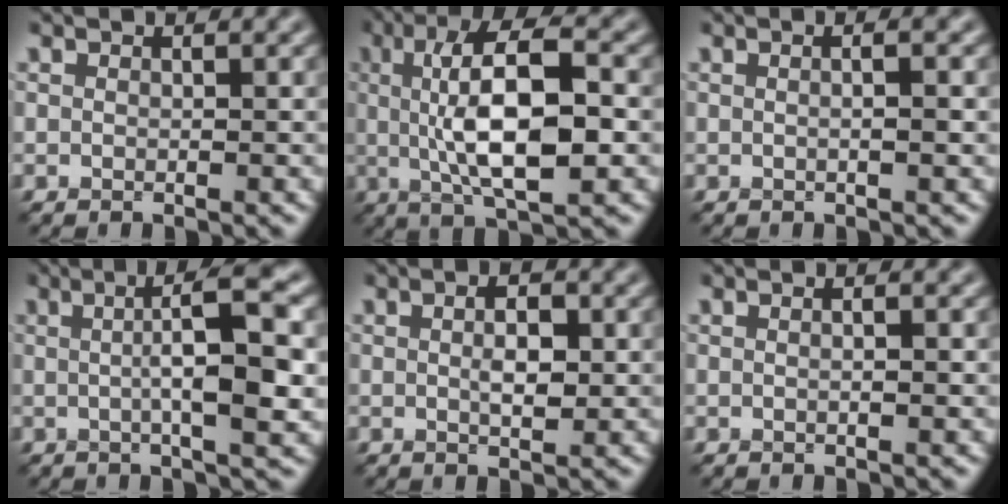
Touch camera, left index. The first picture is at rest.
{"total": 10.0, "force": [0.6, 3.3, 9.4], "torque": [-0.150, 0.013, 0.005]}
{"total": 2.7, "force": [0.4, 1.1, 2.4], "torque": [-0.010, 0.006, -0.011]}
{"total": 7.5, "force": [0.5, 1.5, 7.3], "torque": [-0.101, 0.008, 0.004]}
{"total": 2.7, "force": [0.2, 1.1, 2.5], "torque": [-0.045, 0.001, 0.002]}
{"total": 1.6, "force": [0.3, 0.6, 1.4], "torque": [-0.005, -0.006, -0.006]}